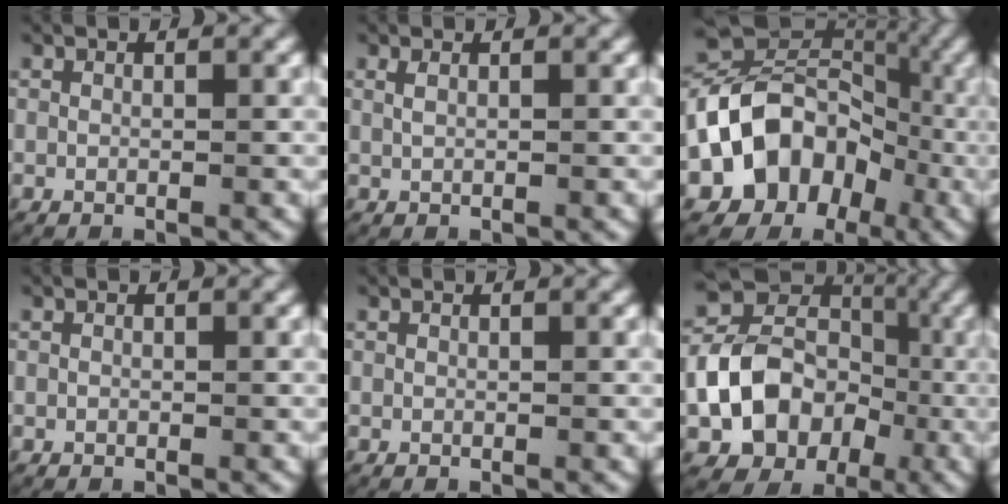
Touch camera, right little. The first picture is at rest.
{"total": 0.7, "force": [0.3, 0.2, 0.6], "torque": [-0.014, 0.001, 0.009]}
{"total": 15.0, "force": [-3.6, 12.3, 7.8], "torque": [-0.159, -0.040, -0.048]}
{"total": 0.0}
{"total": 0.0}
{"total": 12.5, "force": [-3.1, 10.4, 6.1], "torque": [-0.121, -0.040, -0.042]}